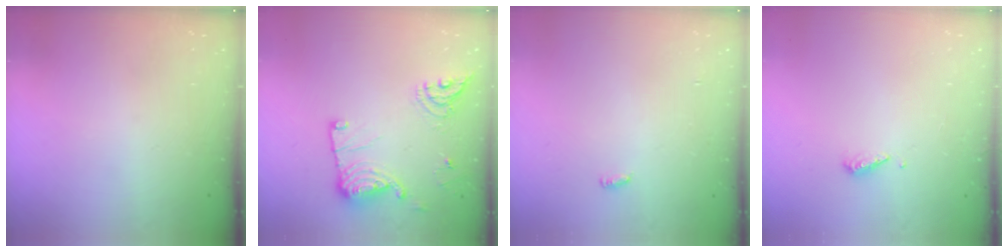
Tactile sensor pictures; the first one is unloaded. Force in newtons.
{"total": 14.5, "press": 14.5, "slide": 0.4}
{"total": 6.9, "press": 2.6, "slide": 6.4}
{"total": 4.0, "press": 3.9, "slide": 0.3}